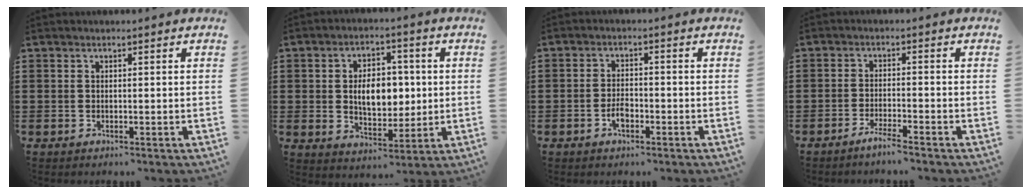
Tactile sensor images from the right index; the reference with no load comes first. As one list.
[{"total": 7.4, "force": [0.6, 4.8, 5.6], "torque": [-0.095, 0.007, 0.004]}, {"total": 2.6, "force": [-1.3, 1.2, 1.8], "torque": [-0.034, 0.006, -0.026]}, {"total": 2.6, "force": [-2.3, -0.3, 1.2], "torque": [-0.026, 0.000, -0.045]}]